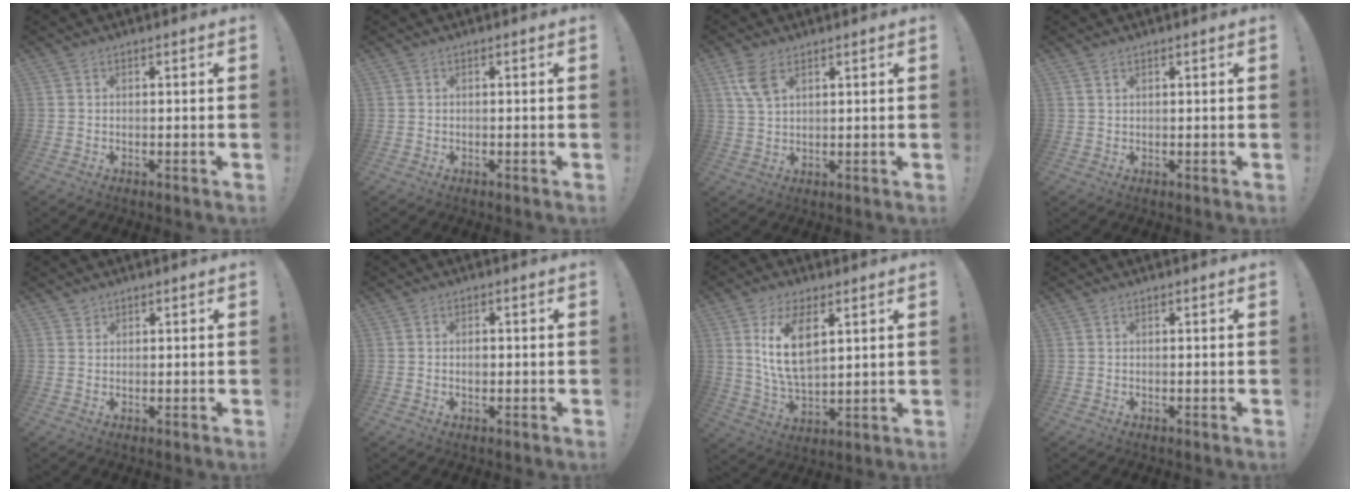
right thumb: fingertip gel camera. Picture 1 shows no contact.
{"total": 0.0}
{"total": 6.5, "force": [3.5, 3.2, 4.4], "torque": [-0.076, -0.010, 0.068]}
{"total": 1.4, "force": [0.9, 0.6, 0.9], "torque": [-0.018, 0.000, 0.017]}
{"total": 1.3, "force": [1.1, 0.6, 0.1], "torque": [-0.002, -0.007, 0.022]}
{"total": 1.6, "force": [-0.4, 1.1, 1.0], "torque": [-0.007, -0.001, -0.010]}
{"total": 12.1, "force": [4.6, 5.9, 9.4], "torque": [-0.182, -0.015, 0.082]}
{"total": 0.0}